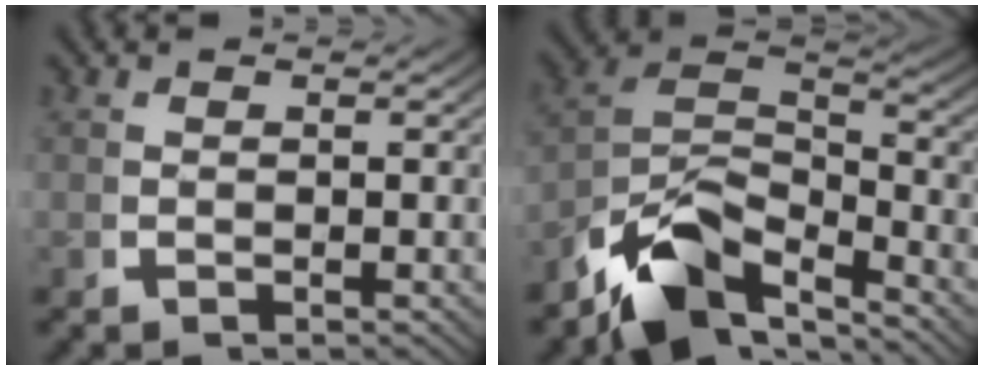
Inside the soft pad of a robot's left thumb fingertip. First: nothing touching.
{"total": 10.1, "force": [-4.1, 6.3, 6.7], "torque": [-0.136, -0.036, -0.064]}